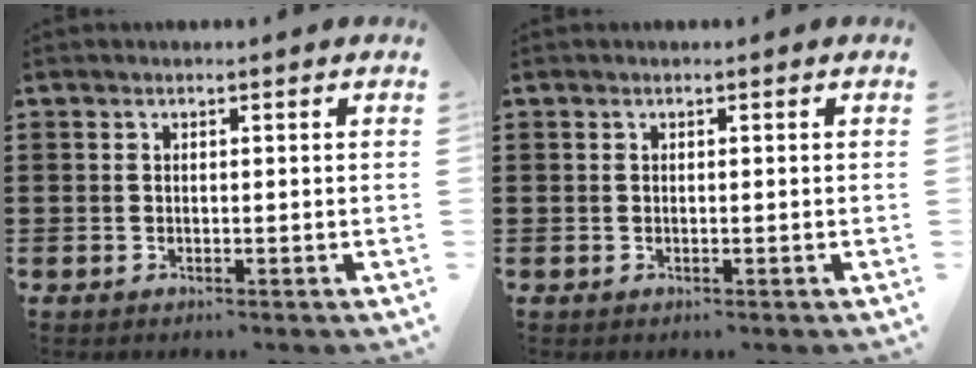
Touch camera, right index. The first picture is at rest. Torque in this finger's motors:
{"motor_torque": [0.86, 0.81, 0.02, 0.03]}